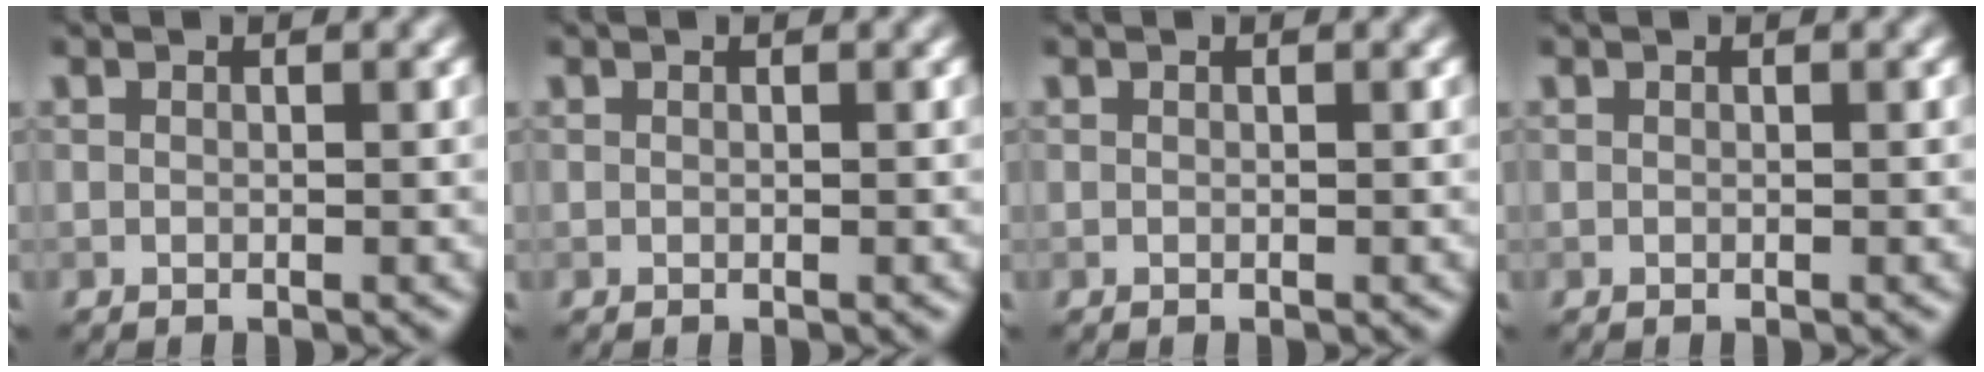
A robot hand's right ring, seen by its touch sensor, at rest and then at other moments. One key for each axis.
{"total": 0.0}
{"total": 0.0}
{"total": 0.0}